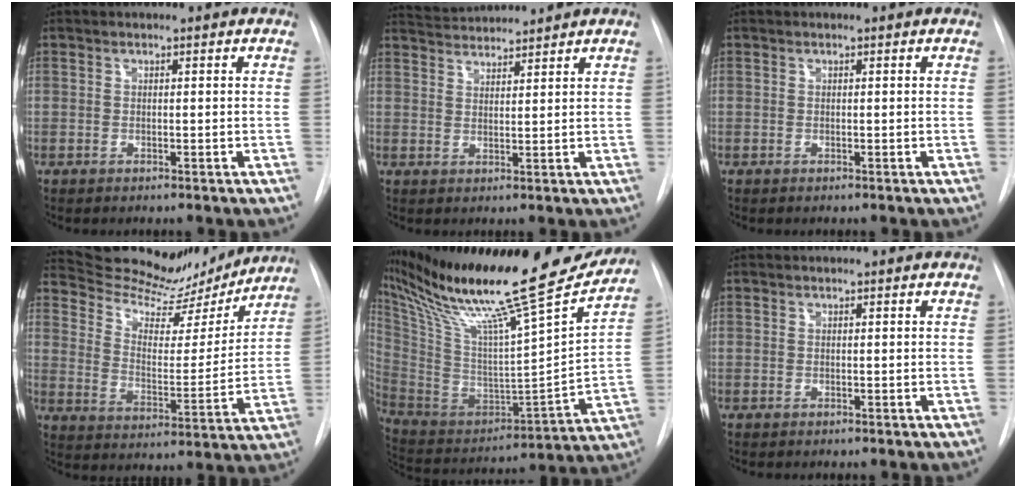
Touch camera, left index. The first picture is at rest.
{"total": 4.8, "force": [4.8, -0.6, 0.4], "torque": [-0.013, 0.018, 0.084]}
{"total": 0.0}
{"total": 17.4, "force": [16.6, 3.8, 3.6], "torque": [-0.055, -0.021, 0.241]}
{"total": 30.0, "force": [25.0, 1.9, 16.5], "torque": [-0.300, -0.063, 0.389]}
{"total": 0.0}